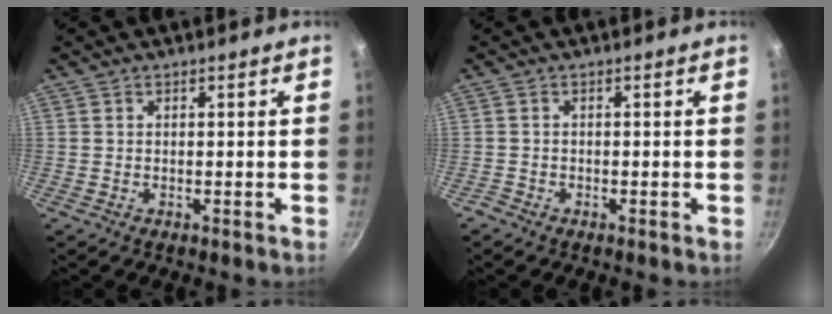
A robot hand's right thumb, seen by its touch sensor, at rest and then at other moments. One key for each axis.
{"total": 0.8, "fx": -0.7, "fy": 0.3, "fz": 0.1, "tx": -0.013, "ty": 0.007, "tz": -0.016}